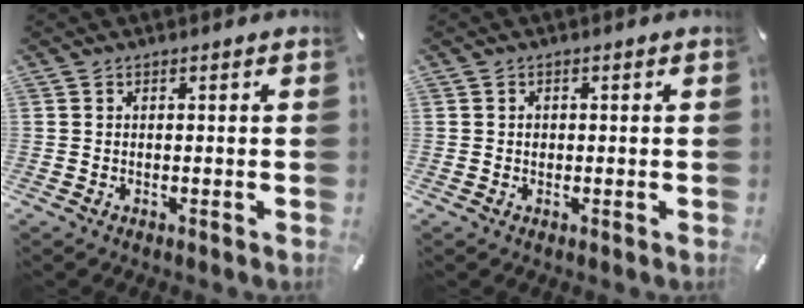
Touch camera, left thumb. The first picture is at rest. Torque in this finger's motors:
{"motor_torque": [0.12, 0.08, 0.02, -0.14, 0.03]}